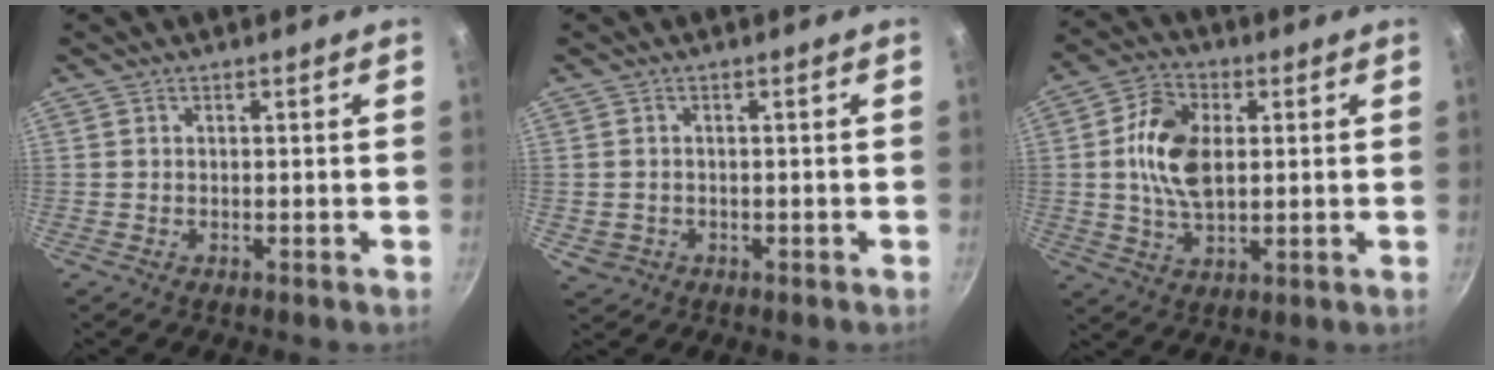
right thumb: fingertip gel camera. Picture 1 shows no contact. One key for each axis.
{"total": 2.4, "fx": -0.5, "fy": 2.1, "fz": 0.8, "tx": -0.013, "ty": 0.006, "tz": 0.002}
{"total": 11.5, "fx": 1.5, "fy": 7.0, "fz": 9.0, "tx": -0.152, "ty": 0.004, "tz": 0.021}